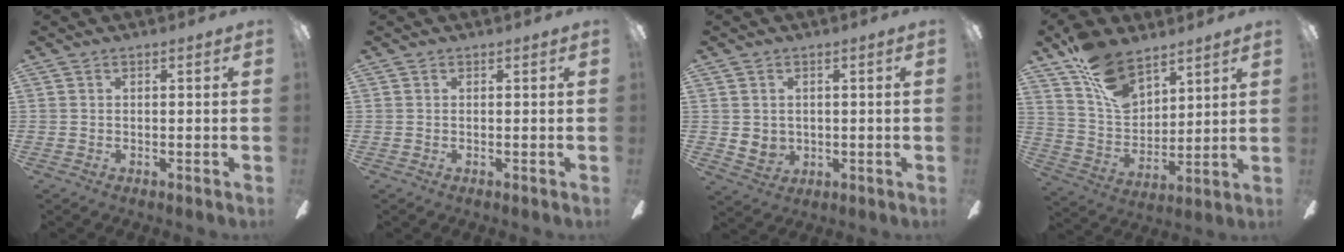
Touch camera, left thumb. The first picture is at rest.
{"total": 0.0}
{"total": 3.8, "force": [1.1, 3.5, 1.1], "torque": [-0.026, -0.005, 0.021]}
{"total": 17.3, "force": [11.5, 9.4, 8.8], "torque": [-0.172, -0.055, 0.222]}